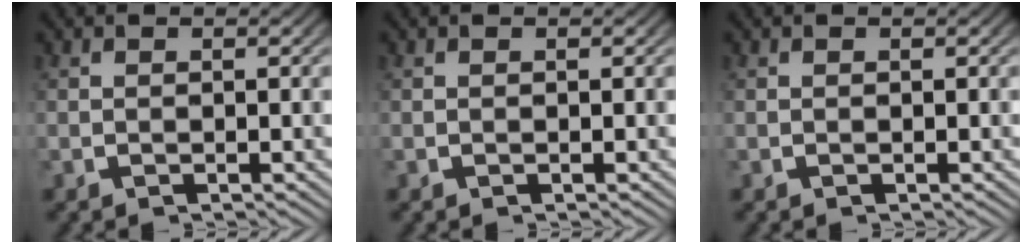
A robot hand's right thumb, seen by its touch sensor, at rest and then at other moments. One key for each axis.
{"total": 0.0}
{"total": 0.0}